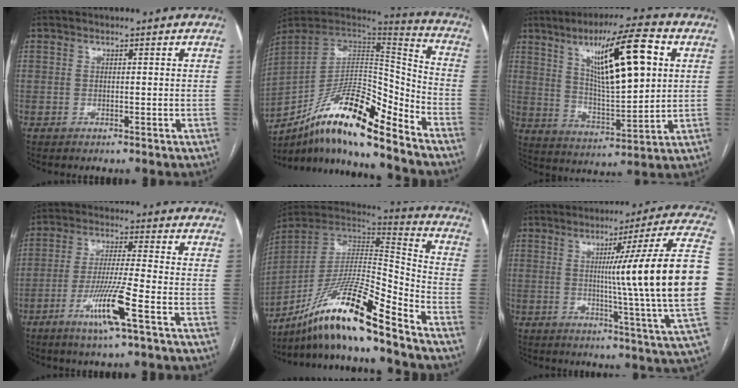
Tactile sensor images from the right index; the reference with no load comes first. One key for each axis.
{"total": 18.8, "fx": -13.5, "fy": 3.0, "fz": 12.8, "tx": -0.232, "ty": 0.006, "tz": -0.242}
{"total": 16.1, "fx": 5.8, "fy": 2.8, "fz": 14.8, "tx": -0.250, "ty": 0.009, "tz": 0.100}
{"total": 9.5, "fx": -4.5, "fy": -0.6, "fz": 8.4, "tx": -0.163, "ty": -0.014, "tz": -0.086}
{"total": 18.6, "fx": -13.8, "fy": 0.6, "fz": 12.5, "tx": -0.246, "ty": 0.000, "tz": -0.252}
{"total": 22.3, "fx": 0.8, "fy": -2.6, "fz": 22.2, "tx": -0.245, "ty": -0.001, "tz": -0.006}